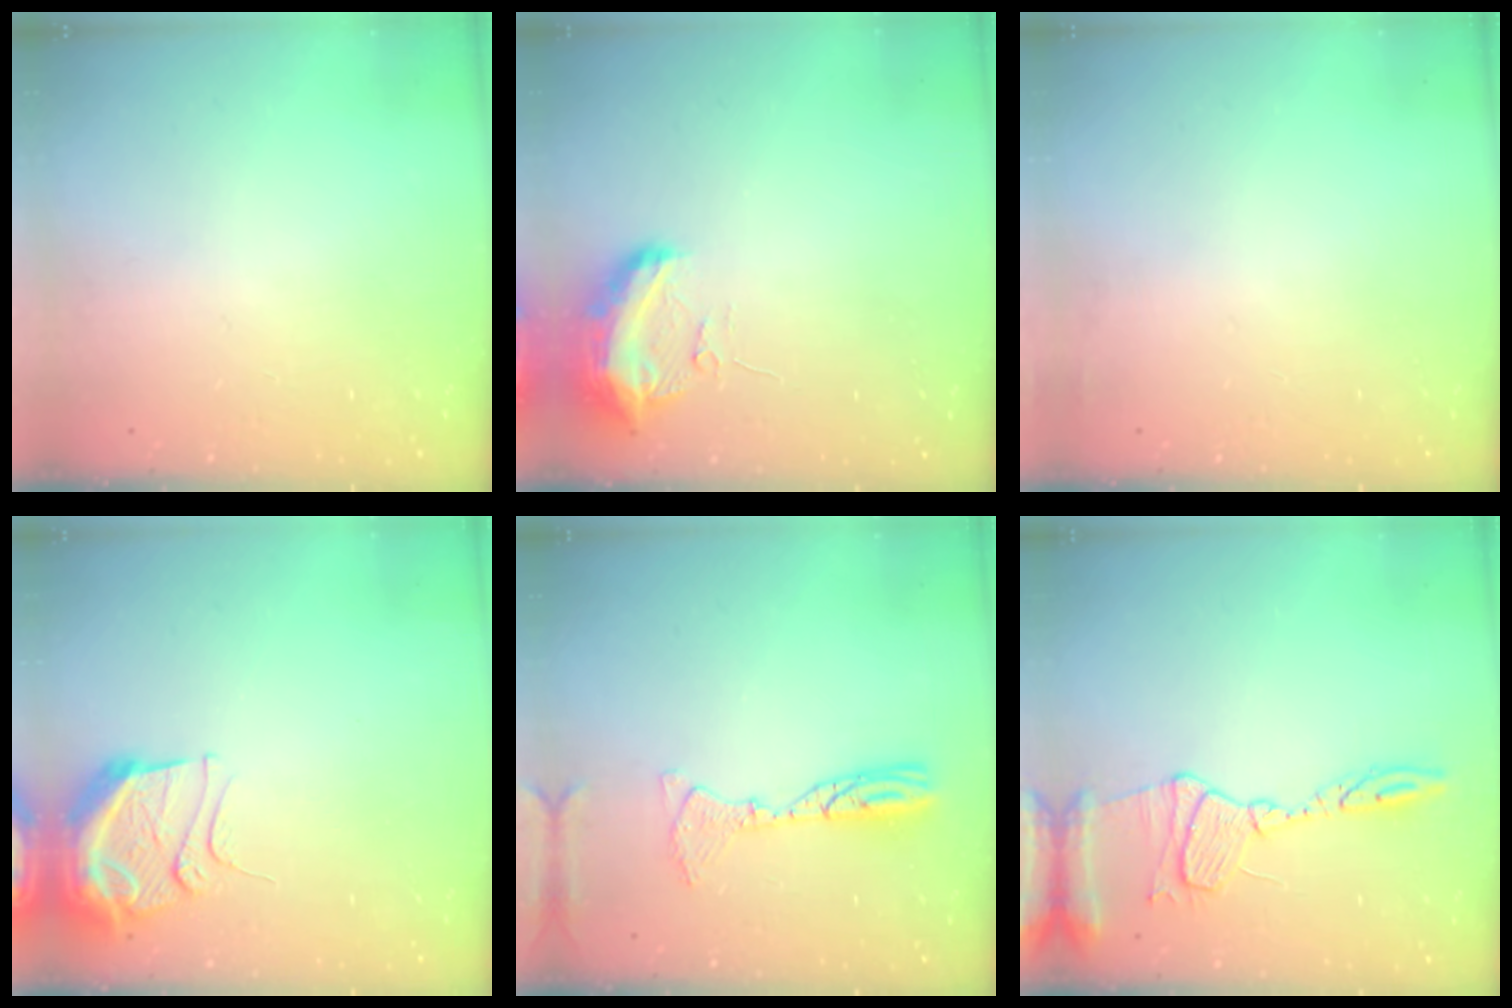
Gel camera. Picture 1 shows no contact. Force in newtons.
{"total": 10.0, "press": 10.0, "slide": 0.8}
{"total": 2.9, "press": 2.4, "slide": 1.6}
{"total": 11.0, "press": 11.0, "slide": 0.9}
{"total": 10.6, "press": 10.4, "slide": 2.2}
{"total": 13.4, "press": 13.4, "slide": 1.1}